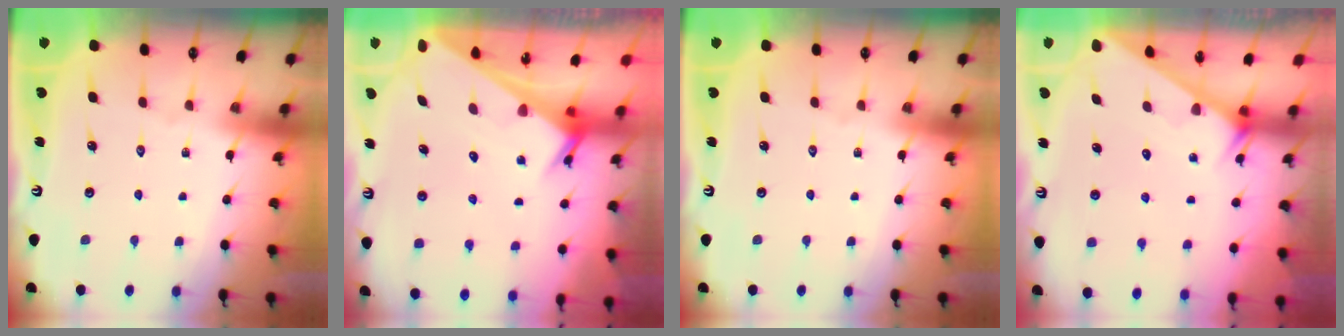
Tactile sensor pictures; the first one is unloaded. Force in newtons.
{"total": 3.3, "press": 3.3, "slide": 0.3}
{"total": 0.0}
{"total": 1.8, "press": 1.8, "slide": 0.1}